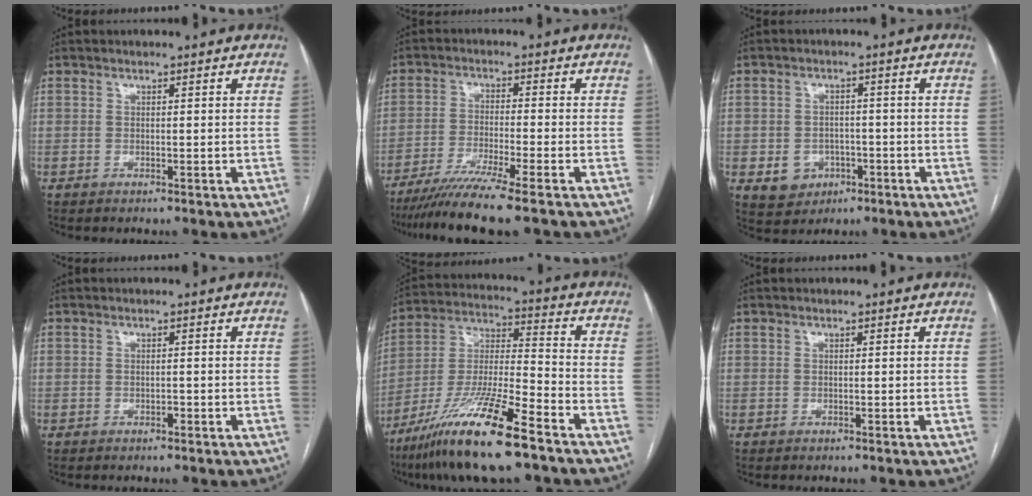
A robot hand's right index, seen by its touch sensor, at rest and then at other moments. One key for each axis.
{"total": 9.4, "fx": -7.3, "fy": -1.5, "fz": 5.7, "tx": -0.090, "ty": -0.030, "tz": -0.123}
{"total": 5.6, "fx": -1.9, "fy": 5.0, "fz": 1.9, "tx": -0.027, "ty": 0.005, "tz": -0.017}
{"total": 0.6, "fx": -0.4, "fy": 0.3, "fz": 0.4, "tx": -0.007, "ty": 0.002, "tz": -0.005}
{"total": 18.1, "fx": -11.9, "fy": 1.4, "fz": 13.5, "tx": -0.281, "ty": -0.036, "tz": -0.219}
{"total": 0.0}